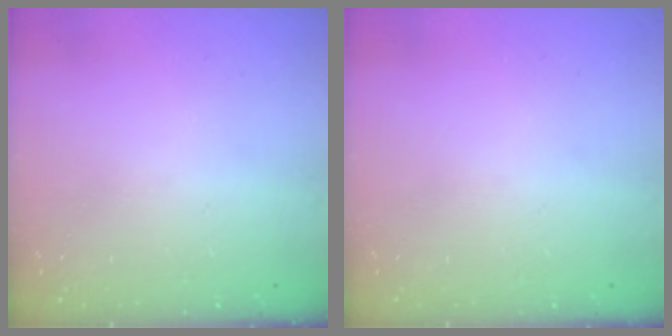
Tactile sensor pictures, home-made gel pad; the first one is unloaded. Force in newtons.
{"total": 0.0}